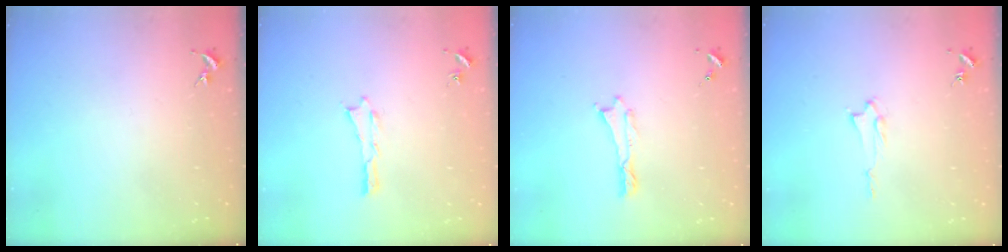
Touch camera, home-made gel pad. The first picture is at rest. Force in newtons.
{"total": 0.0}
{"total": 0.0}
{"total": 1.3, "press": 1.3, "slide": 0.2}